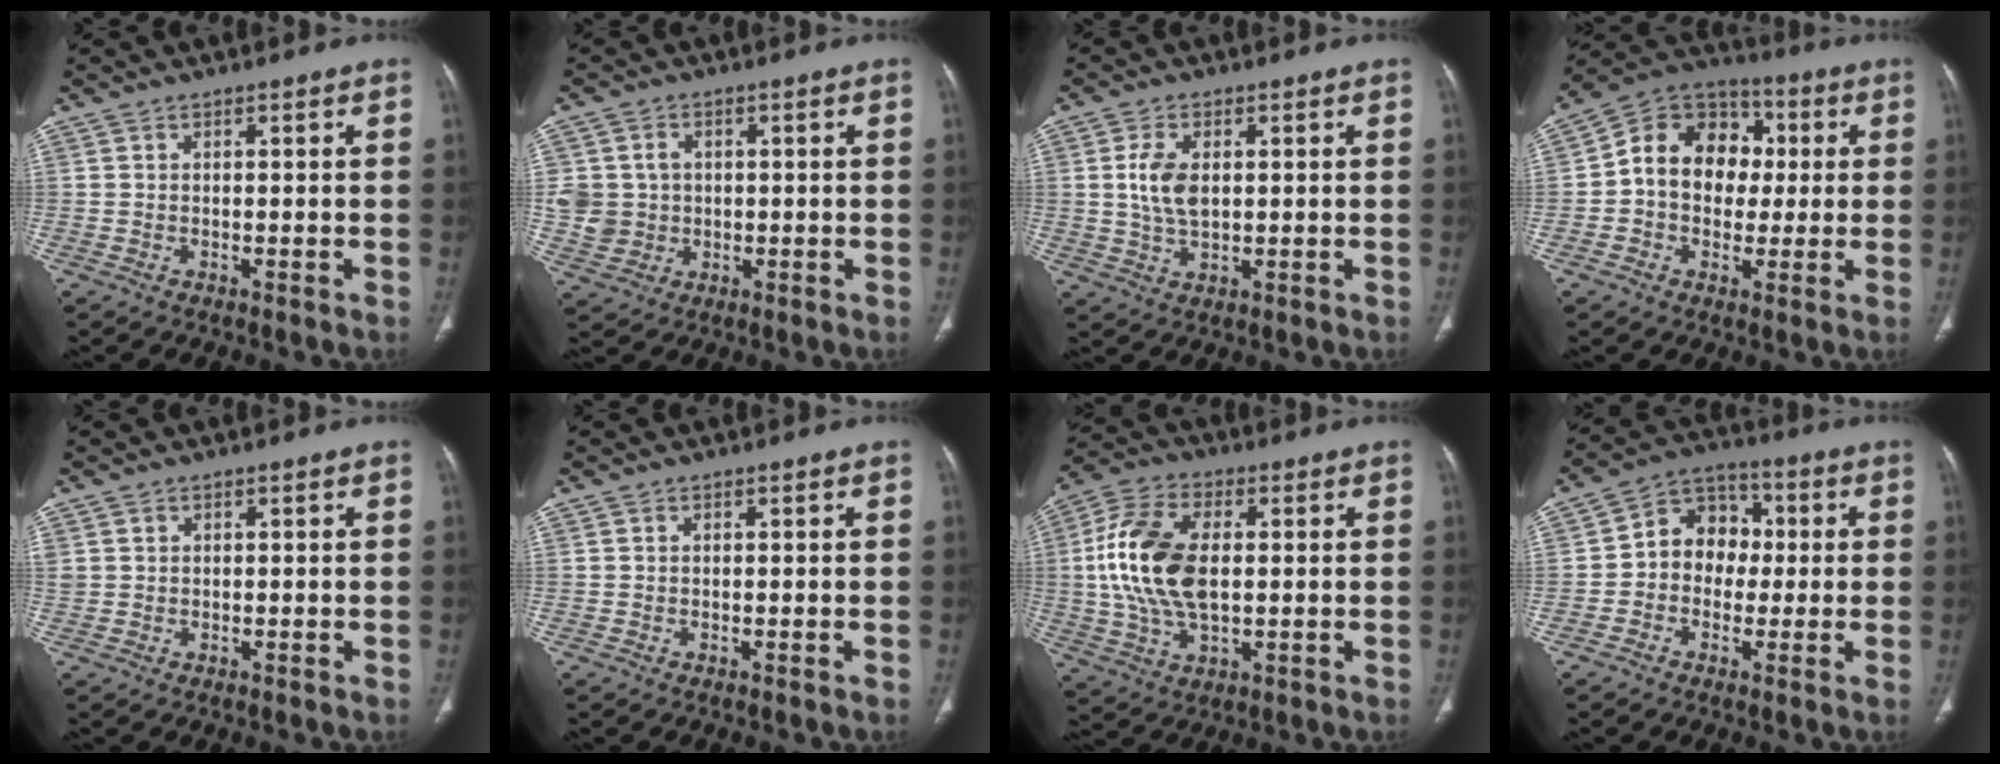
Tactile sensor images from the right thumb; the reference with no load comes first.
{"total": 6.7, "force": [0.2, 6.2, 2.5], "torque": [-0.027, 0.002, 0.010]}
{"total": 6.5, "force": [0.9, 3.7, 5.2], "torque": [-0.104, -0.005, 0.019]}
{"total": 14.4, "force": [0.9, 11.5, 8.7], "torque": [-0.103, 0.032, 0.005]}
{"total": 1.4, "force": [0.6, 1.3, 0.4], "torque": [0.002, 0.002, 0.012]}
{"total": 0.0}
{"total": 16.0, "force": [1.1, 9.1, 13.2], "torque": [-0.271, 0.009, 0.021]}
{"total": 9.7, "force": [0.0, 8.0, 5.4], "torque": [-0.046, 0.032, -0.015]}